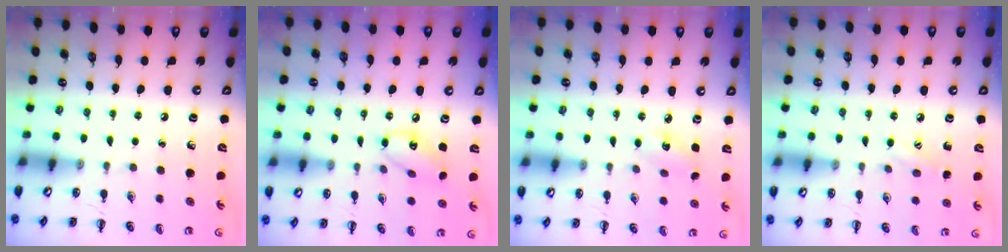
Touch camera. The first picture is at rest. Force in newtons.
{"total": 8.7, "press": 8.6, "slide": 1.1}
{"total": 3.5, "press": 3.4, "slide": 0.8}
{"total": 6.7, "press": 6.5, "slide": 1.6}